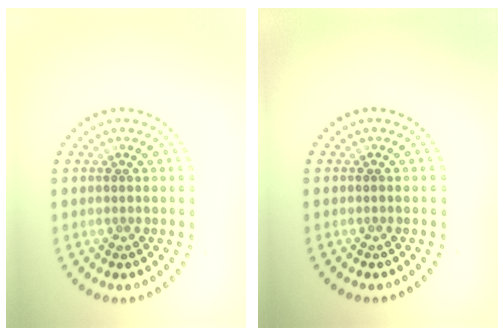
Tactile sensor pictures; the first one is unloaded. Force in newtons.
{"total": 0.0}